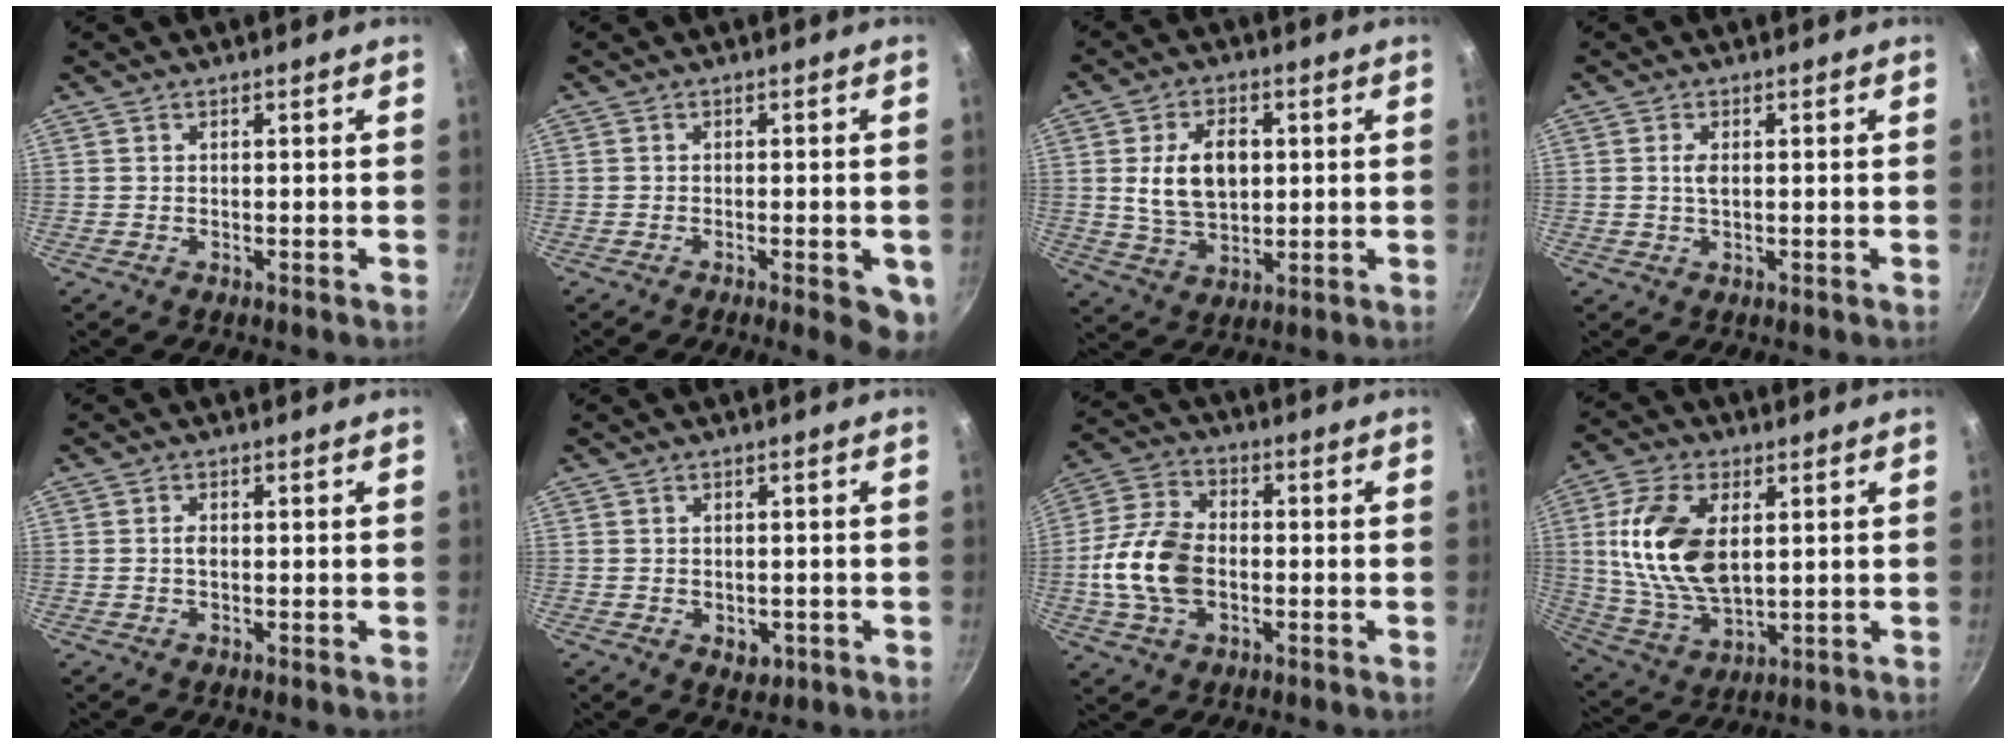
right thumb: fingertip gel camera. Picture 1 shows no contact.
{"total": 6.2, "force": [-2.4, 1.8, 5.4], "torque": [-0.055, 0.008, -0.030]}
{"total": 11.2, "force": [1.6, 7.2, 8.4], "torque": [-0.127, -0.005, 0.031]}
{"total": 1.9, "force": [0.2, 0.8, 1.6], "torque": [-0.032, 0.001, 0.004]}
{"total": 1.3, "force": [-0.1, 0.8, 1.1], "torque": [-0.019, 0.004, -0.002]}
{"total": 3.0, "force": [-0.8, 2.2, 1.9], "torque": [-0.020, 0.004, -0.001]}
{"total": 13.2, "force": [-1.8, 8.8, 9.7], "torque": [-0.182, 0.024, -0.042]}
{"total": 16.3, "force": [3.1, 9.3, 13.1], "torque": [-0.241, -0.009, 0.066]}